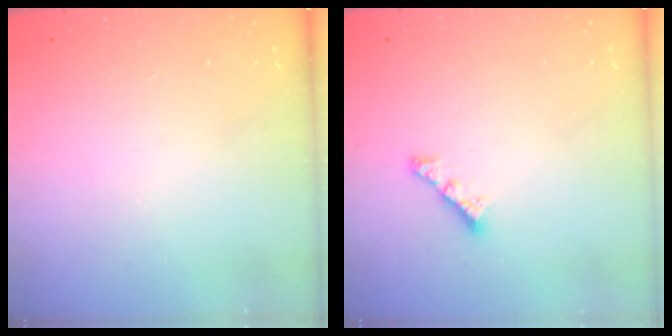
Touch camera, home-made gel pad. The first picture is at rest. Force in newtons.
{"total": 4.5, "press": 4.4, "slide": 0.7}